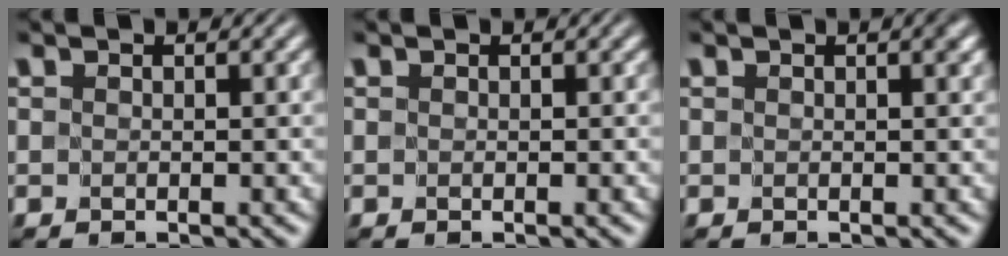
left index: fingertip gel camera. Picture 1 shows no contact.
{"total": 0.0}
{"total": 0.7, "force": [0.3, 0.2, 0.6], "torque": [-0.005, -0.001, 0.003]}